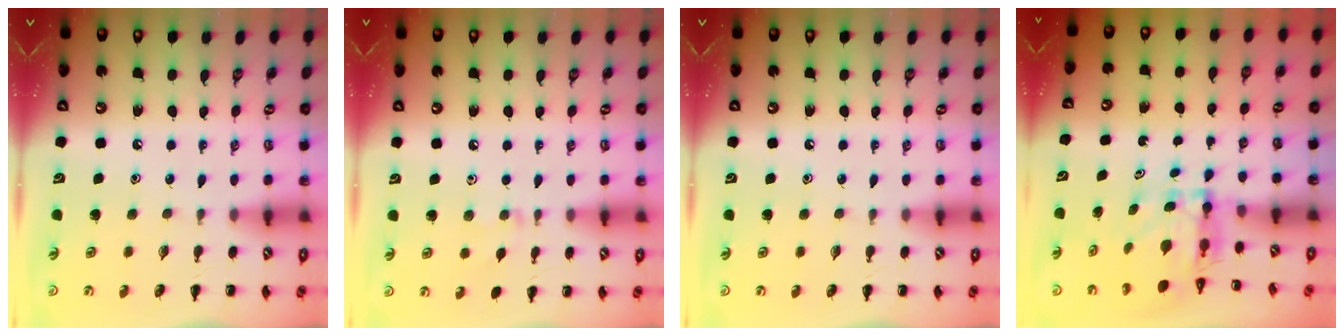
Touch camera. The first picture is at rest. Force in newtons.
{"total": 3.7, "press": 3.4, "slide": 1.4}
{"total": 0.0}
{"total": 4.2, "press": 4.2, "slide": 0.3}